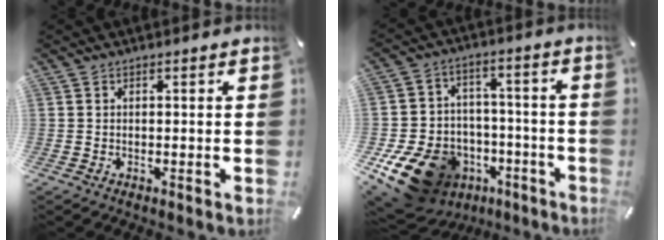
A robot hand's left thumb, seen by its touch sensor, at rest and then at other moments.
{"total": 16.7, "force": [-8.1, 12.5, 7.6], "torque": [-0.131, 0.049, -0.121]}